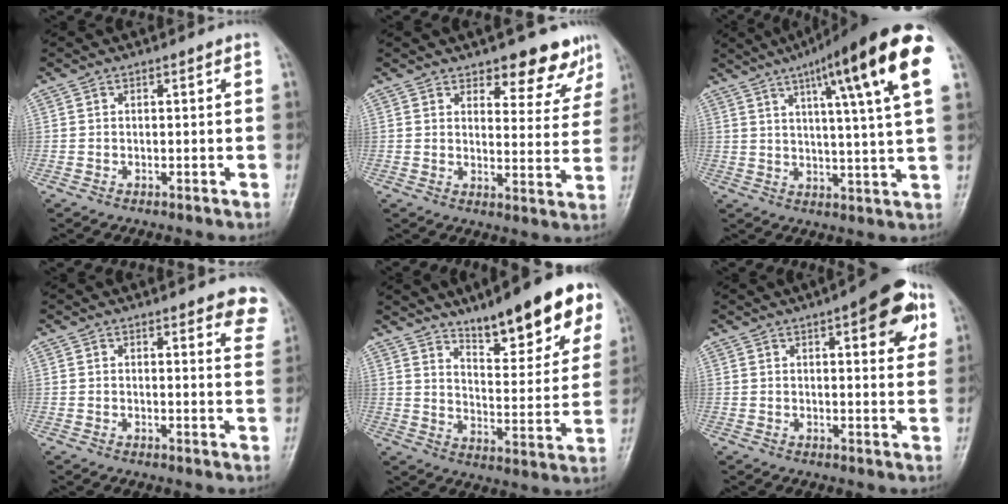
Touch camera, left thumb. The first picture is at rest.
{"total": 9.4, "force": [7.6, 3.8, 4.0], "torque": [-0.012, -0.052, 0.092]}
{"total": 20.6, "force": [9.2, 2.7, 18.2], "torque": [-0.257, -0.013, 0.125]}
{"total": 7.4, "force": [6.1, 2.2, 3.5], "torque": [-0.007, -0.029, 0.050]}
{"total": 17.9, "force": [11.8, 4.9, 12.5], "torque": [-0.134, -0.062, 0.180]}
{"total": 11.7, "force": [5.2, 4.0, 9.6], "torque": [-0.089, -0.010, 0.058]}